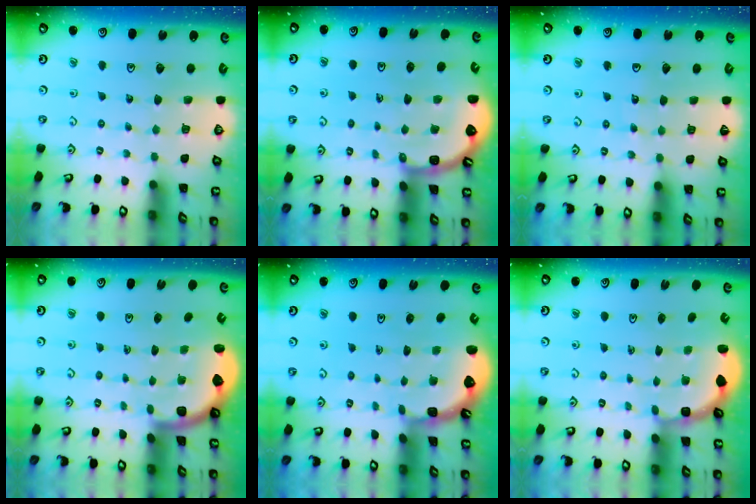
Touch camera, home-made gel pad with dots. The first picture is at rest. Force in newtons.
{"total": 3.3, "press": 3.3, "slide": 0.5}
{"total": 4.4, "press": 4.4, "slide": 0.5}
{"total": 1.9, "press": 1.9, "slide": 0.3}
{"total": 1.2, "press": 1.1, "slide": 0.1}
{"total": 2.9, "press": 2.5, "slide": 1.4}